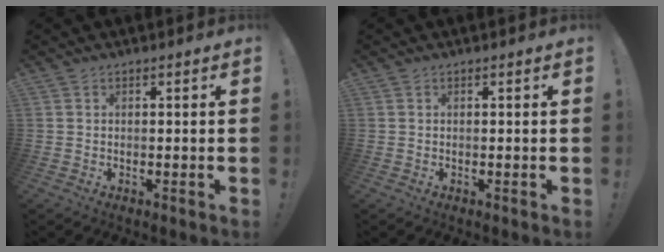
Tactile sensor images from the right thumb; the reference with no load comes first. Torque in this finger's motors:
{"motor_torque": [0.18, 0.05, 0.12, -0.10, 0.00]}